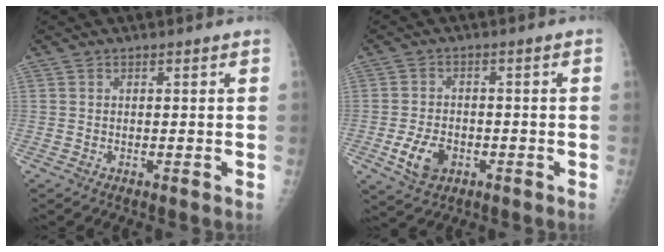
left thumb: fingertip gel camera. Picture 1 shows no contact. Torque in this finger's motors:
{"motor_torque": [-0.10, 0.00, 0.50, 0.39, 0.01]}